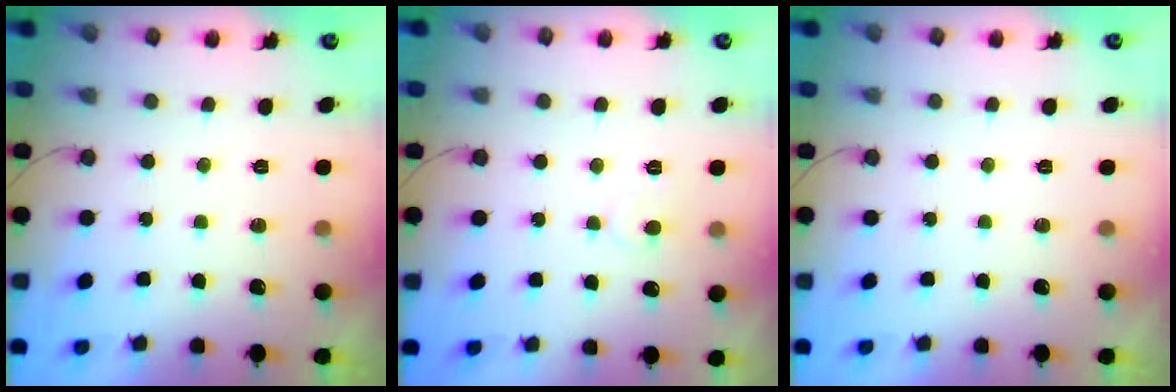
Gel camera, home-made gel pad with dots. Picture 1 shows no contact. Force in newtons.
{"total": 4.6, "press": 4.6, "slide": 0.5}
{"total": 0.0}